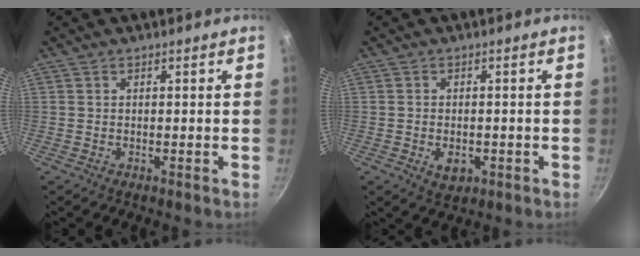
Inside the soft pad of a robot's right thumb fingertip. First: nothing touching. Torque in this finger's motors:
{"motor_torque": [-0.25, 0.05, -0.05, 0.25, 0.01]}